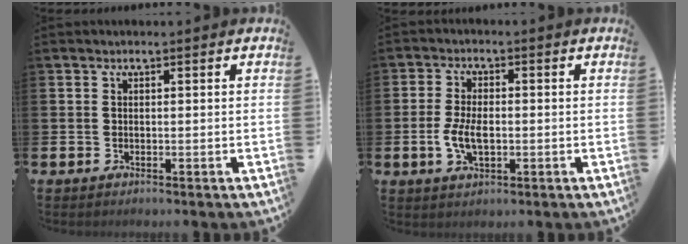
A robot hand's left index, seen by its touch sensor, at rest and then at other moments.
{"total": 4.6, "force": [-0.6, 2.5, 3.9], "torque": [-0.067, 0.000, -0.014]}